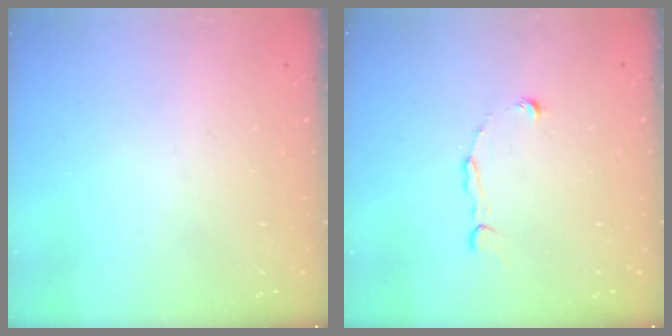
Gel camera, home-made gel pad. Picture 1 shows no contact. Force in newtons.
{"total": 2.8, "press": 2.8, "slide": 0.1}